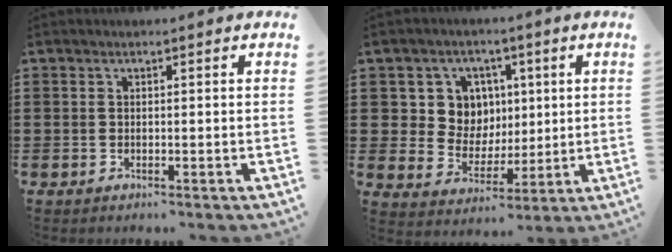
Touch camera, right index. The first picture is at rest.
{"total": 8.2, "force": [2.3, 7.5, 2.5], "torque": [-0.072, 0.011, 0.044]}